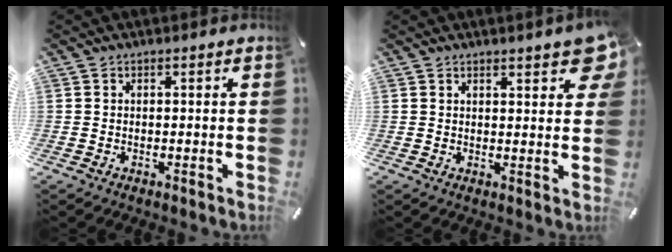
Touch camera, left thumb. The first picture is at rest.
{"total": 6.4, "force": [4.5, 2.1, 4.0], "torque": [-0.048, -0.027, 0.075]}